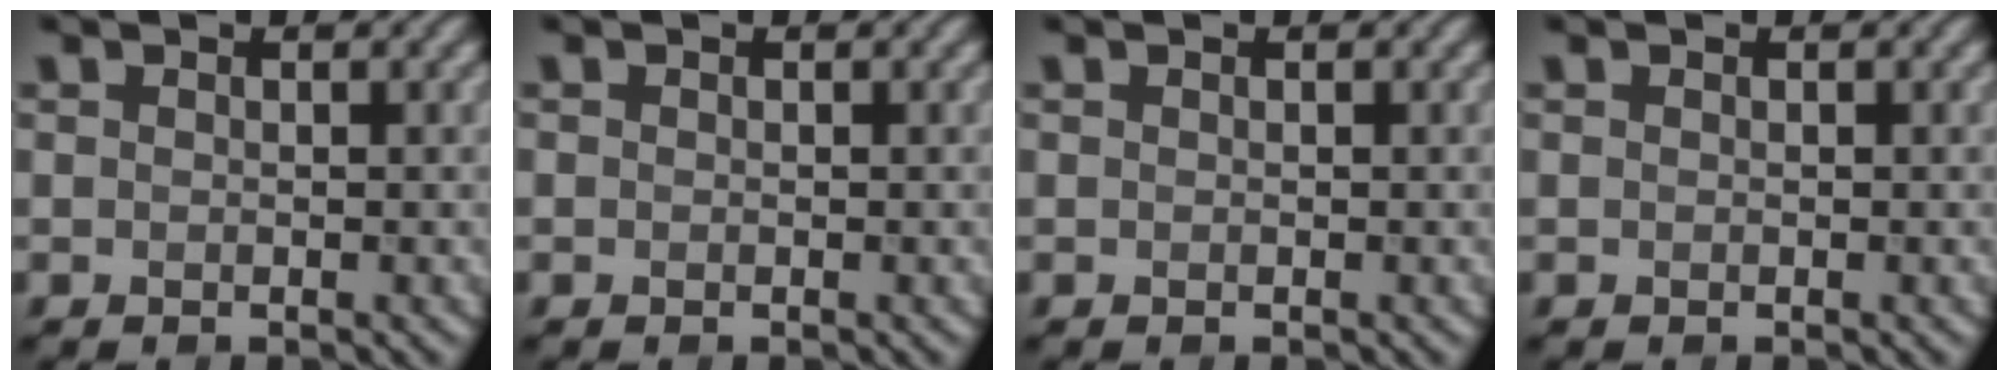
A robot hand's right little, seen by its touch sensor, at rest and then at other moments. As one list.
[{"total": 0.0}, {"total": 0.0}, {"total": 0.0}]